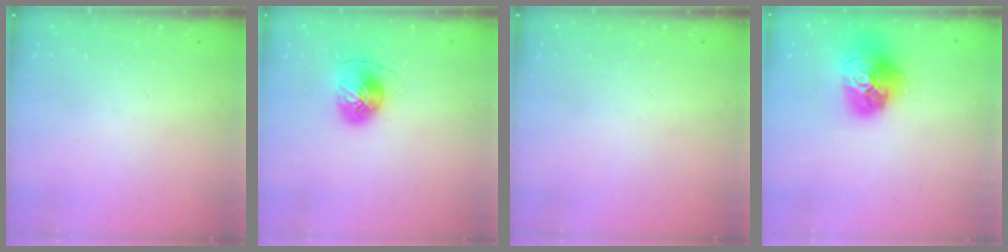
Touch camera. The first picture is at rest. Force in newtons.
{"total": 8.4, "press": 8.3, "slide": 0.7}
{"total": 0.0}
{"total": 18.3, "press": 18.2, "slide": 2.1}